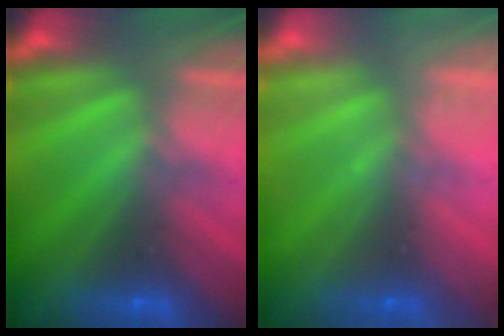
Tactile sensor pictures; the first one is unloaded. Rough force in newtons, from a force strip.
{"total": 2.2}